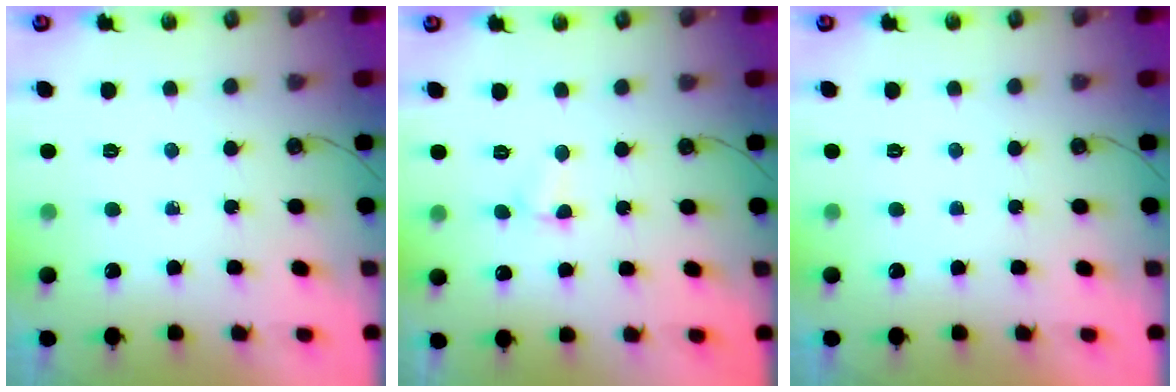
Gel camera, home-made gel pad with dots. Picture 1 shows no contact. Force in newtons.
{"total": 2.7, "press": 2.6, "slide": 0.7}
{"total": 0.0}